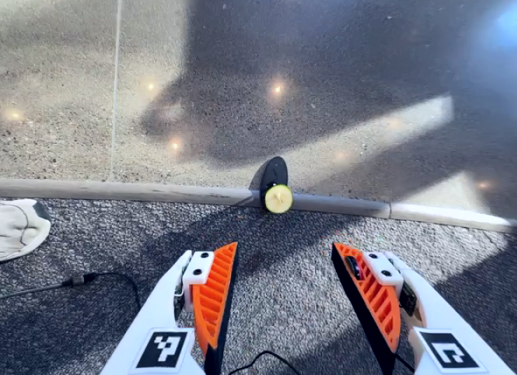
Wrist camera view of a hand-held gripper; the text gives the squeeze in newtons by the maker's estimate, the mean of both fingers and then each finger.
{"total": 0.0}